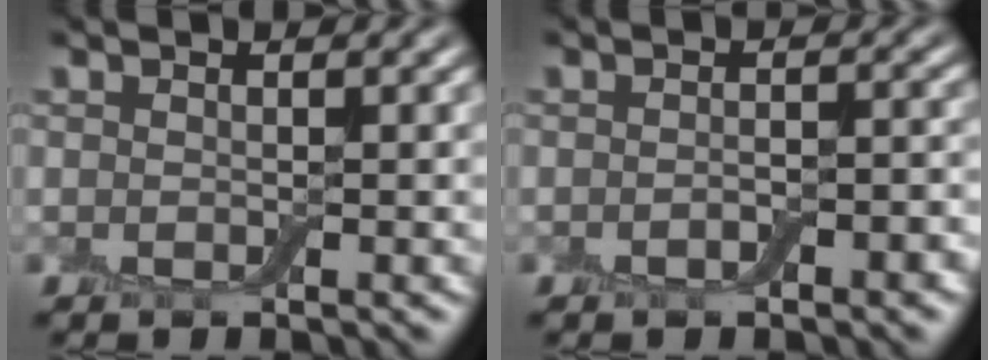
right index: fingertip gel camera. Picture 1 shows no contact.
{"total": 2.3, "force": [-1.0, 1.0, 1.9], "torque": [-0.026, 0.001, -0.013]}